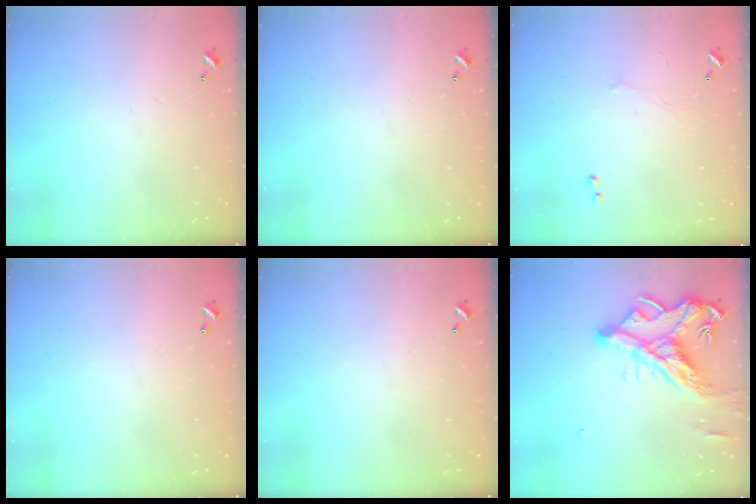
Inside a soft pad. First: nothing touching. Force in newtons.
{"total": 0.0}
{"total": 0.7, "press": 0.3, "slide": 0.6}
{"total": 0.0}
{"total": 0.0}
{"total": 13.6, "press": 13.5, "slide": 1.9}